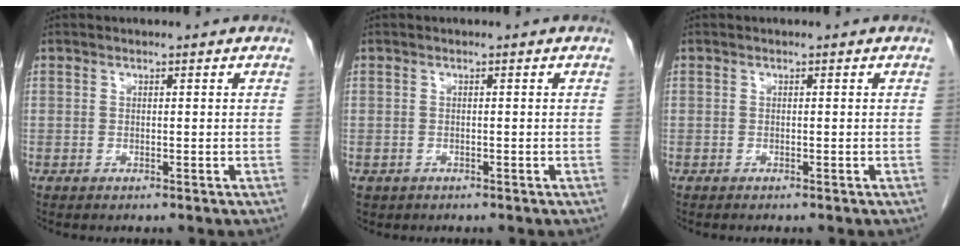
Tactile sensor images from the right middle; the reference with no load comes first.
{"total": 1.0, "force": [-0.5, 0.9, 0.1], "torque": [-0.012, 0.002, -0.001]}
{"total": 0.6, "force": [-0.5, 0.0, 0.2], "torque": [-0.006, -0.002, -0.008]}